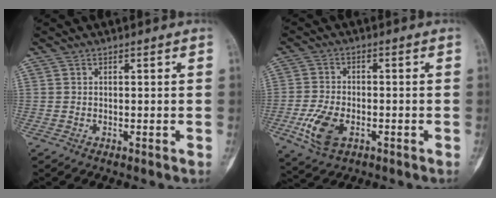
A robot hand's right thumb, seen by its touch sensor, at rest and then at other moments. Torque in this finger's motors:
{"motor_torque": [0.00, 0.00, 0.08, -0.07, 0.01]}